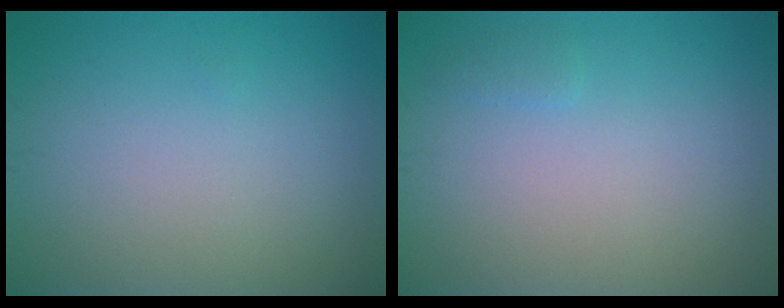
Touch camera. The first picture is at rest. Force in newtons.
{"total": 0.6, "press": 0.6, "slide": 0.1}